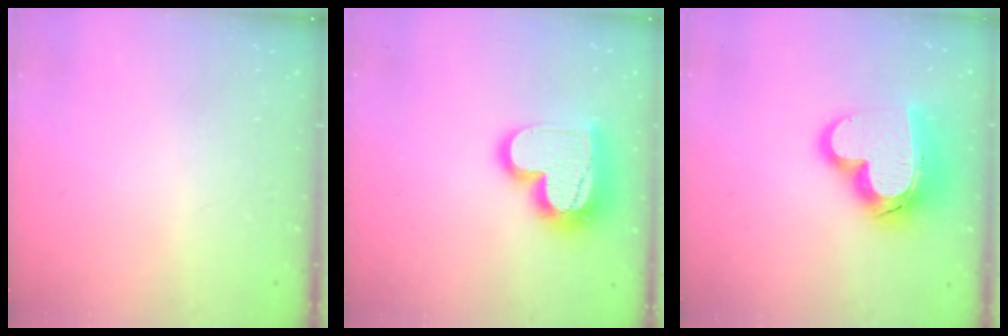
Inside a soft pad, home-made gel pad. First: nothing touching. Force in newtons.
{"total": 18.1, "press": 18.1, "slide": 1.4}
{"total": 19.3, "press": 19.2, "slide": 1.8}